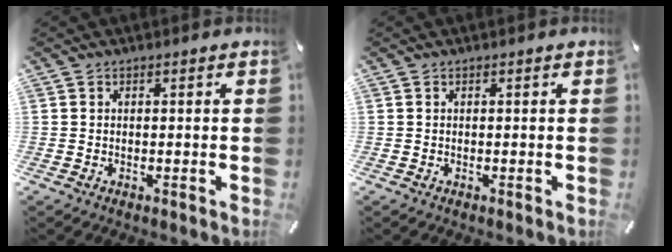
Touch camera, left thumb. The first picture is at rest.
{"total": 0.0}